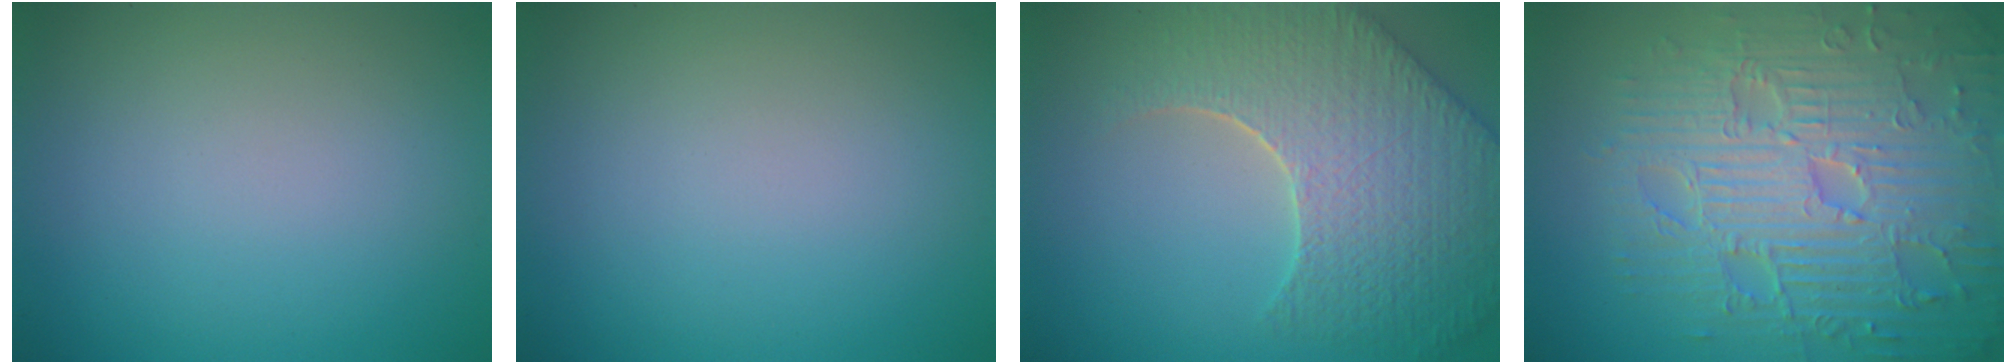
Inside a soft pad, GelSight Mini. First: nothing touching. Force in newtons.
{"total": 0.0}
{"total": 9.2, "press": 6.4, "slide": 6.6}
{"total": 10.4, "press": 7.0, "slide": 7.6}